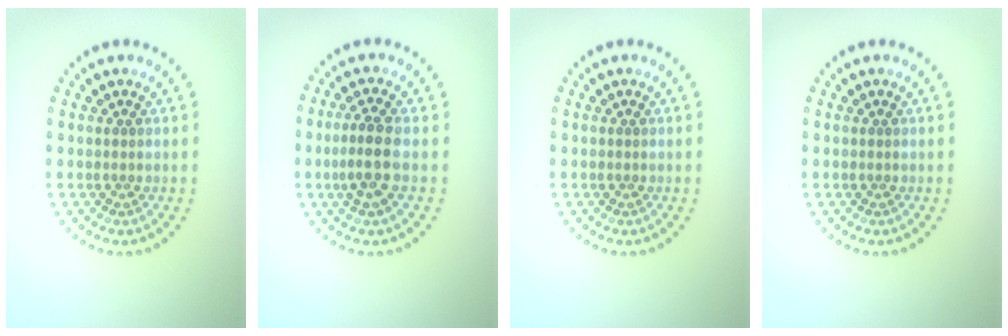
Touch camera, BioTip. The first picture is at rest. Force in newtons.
{"total": 2.9, "press": 2.7, "slide": 1.1}
{"total": 0.0}
{"total": 0.0}